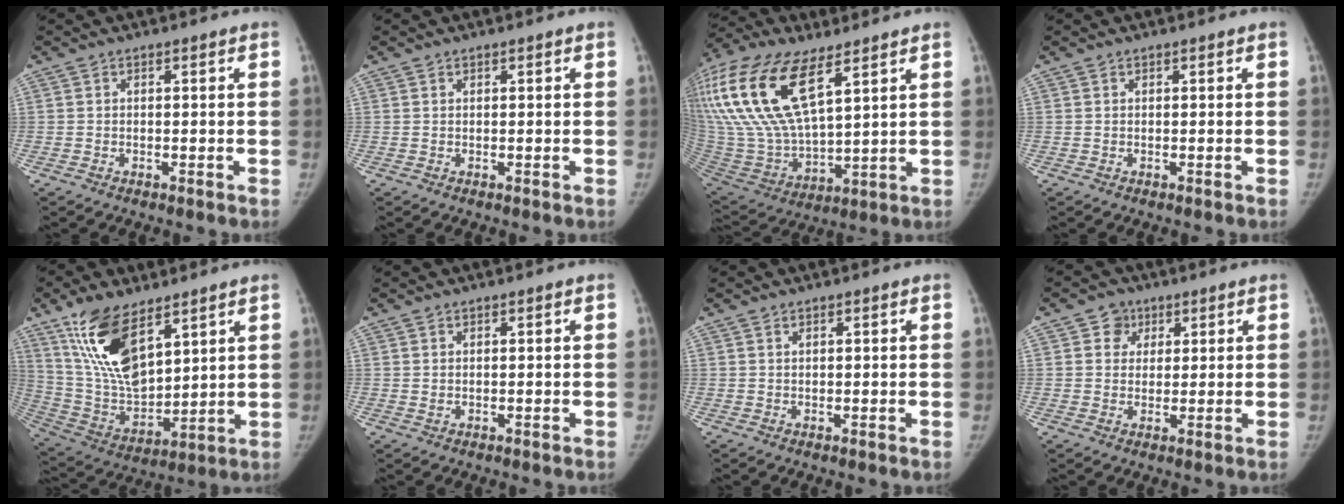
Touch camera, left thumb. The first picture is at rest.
{"total": 0.0}
{"total": 28.1, "force": [13.0, 13.0, 21.2], "torque": [-0.480, -0.013, 0.255]}
{"total": 0.0}
{"total": 17.4, "force": [10.0, 7.8, 11.9], "torque": [-0.197, -0.051, 0.207]}
{"total": 0.6, "force": [0.3, 0.4, 0.3], "torque": [-0.001, -0.003, 0.006]}
{"total": 0.7, "force": [0.5, 0.4, 0.3], "torque": [0.000, -0.003, 0.007]}
{"total": 4.3, "force": [1.9, 3.7, 0.7], "torque": [0.015, -0.004, 0.026]}